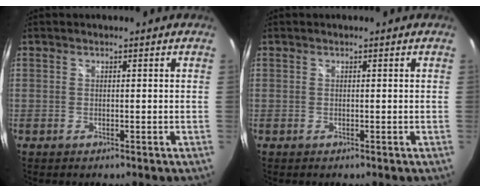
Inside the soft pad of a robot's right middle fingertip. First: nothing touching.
{"total": 0.0}